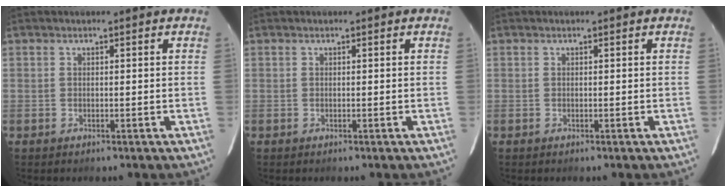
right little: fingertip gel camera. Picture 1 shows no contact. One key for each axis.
{"total": 0.0}
{"total": 0.0}